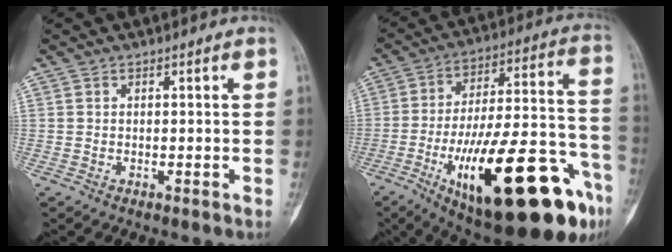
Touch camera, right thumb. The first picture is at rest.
{"total": 32.1, "force": [-14.2, 9.8, 27.0], "torque": [-0.372, 0.057, -0.207]}